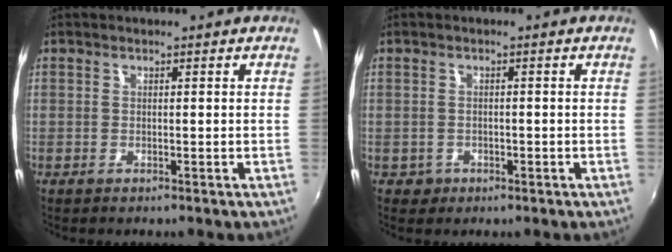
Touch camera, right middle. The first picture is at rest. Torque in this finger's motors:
{"motor_torque": [0.38, -0.31, -0.02, 0.00]}